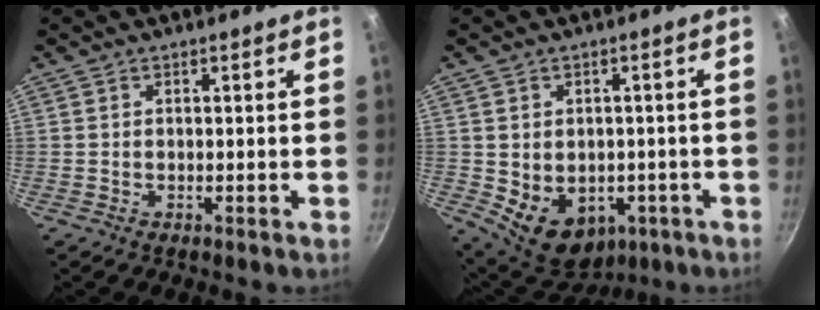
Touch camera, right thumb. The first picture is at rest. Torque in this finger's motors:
{"motor_torque": [-0.29, 0.75, 0.29, 0.54, 0.22]}